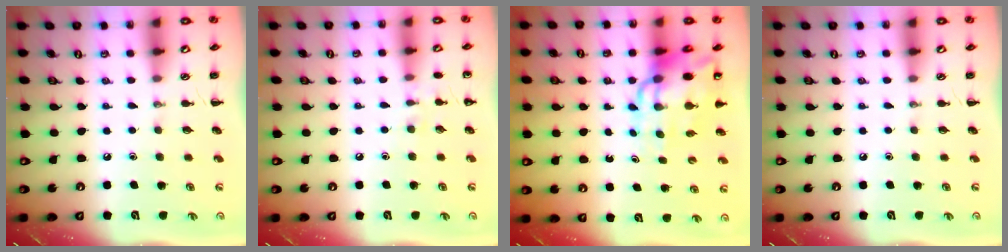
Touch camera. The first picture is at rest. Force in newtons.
{"total": 6.2, "press": 6.0, "slide": 1.9}
{"total": 13.2, "press": 12.7, "slide": 3.6}
{"total": 0.0}